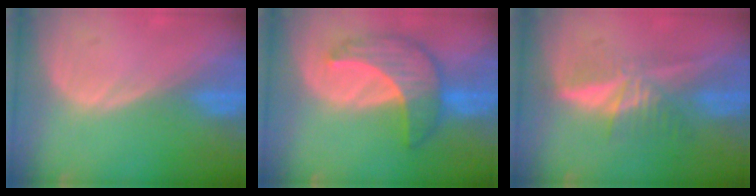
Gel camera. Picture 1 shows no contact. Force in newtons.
{"total": 7.5, "press": 7.5, "slide": 0.3}
{"total": 5.4, "press": 5.2, "slide": 1.6}